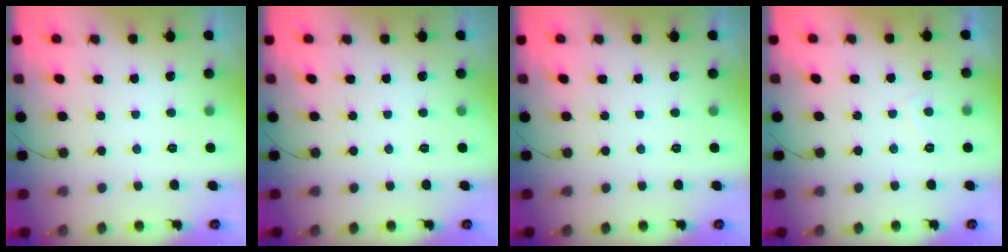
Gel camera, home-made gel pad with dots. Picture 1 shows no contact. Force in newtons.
{"total": 0.0}
{"total": 0.0}
{"total": 0.6, "press": 0.3, "slide": 0.5}